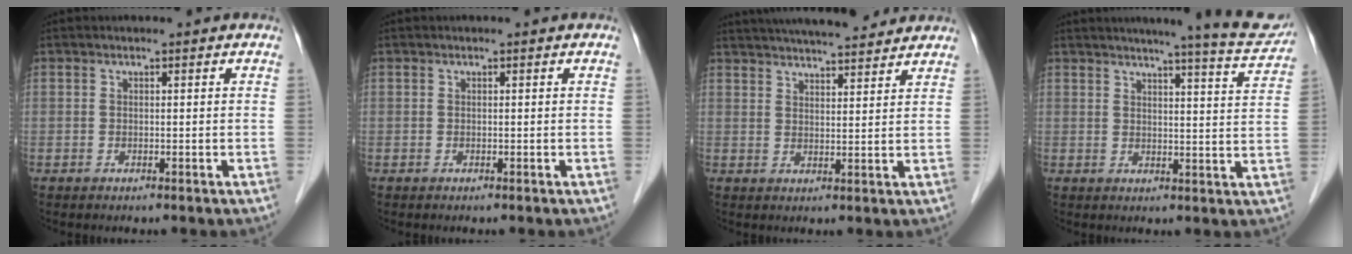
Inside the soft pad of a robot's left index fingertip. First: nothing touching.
{"total": 0.0}
{"total": 14.7, "force": [13.2, 2.3, 6.0], "torque": [-0.095, 0.030, 0.190]}
{"total": 11.8, "force": [10.8, -0.1, 4.8], "torque": [-0.058, -0.028, 0.113]}